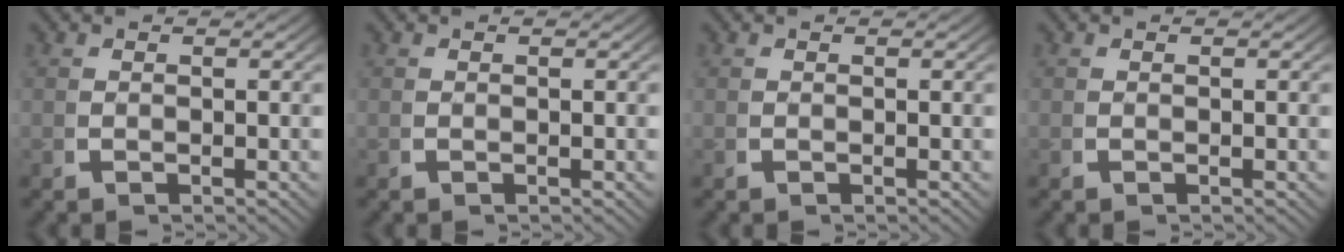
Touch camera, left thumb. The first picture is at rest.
{"total": 0.0}
{"total": 0.0}
{"total": 0.0}